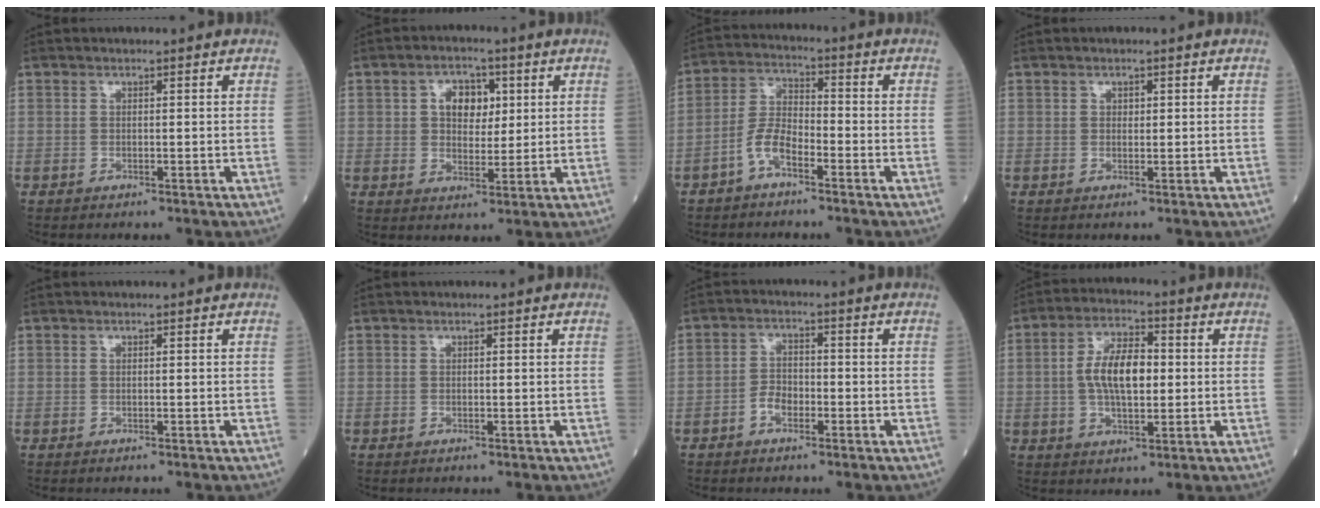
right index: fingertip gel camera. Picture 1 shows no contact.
{"total": 5.8, "force": [1.7, 3.8, 4.1], "torque": [-0.064, 0.014, 0.030]}
{"total": 5.7, "force": [-3.2, 2.3, 4.1], "torque": [-0.089, 0.011, -0.066]}
{"total": 0.9, "force": [0.3, 0.7, 0.5], "torque": [-0.003, 0.000, 0.003]}
{"total": 0.0}
{"total": 0.0}
{"total": 3.4, "force": [-1.6, 2.0, 2.1], "torque": [-0.038, 0.009, -0.033]}
{"total": 9.0, "force": [0.3, 3.8, 8.1], "torque": [-0.158, 0.012, 0.004]}